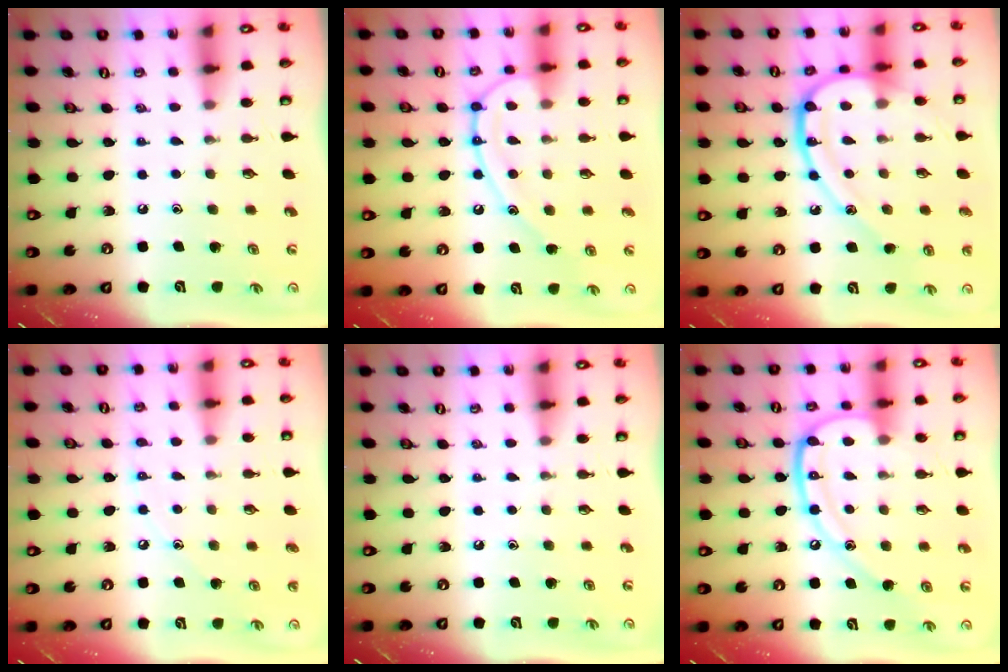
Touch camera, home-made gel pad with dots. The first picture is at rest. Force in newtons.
{"total": 13.1, "press": 13.0, "slide": 1.4}
{"total": 17.7, "press": 17.7, "slide": 1.3}
{"total": 5.4, "press": 5.4, "slide": 0.6}
{"total": 0.0}
{"total": 14.5, "press": 14.5, "slide": 0.8}